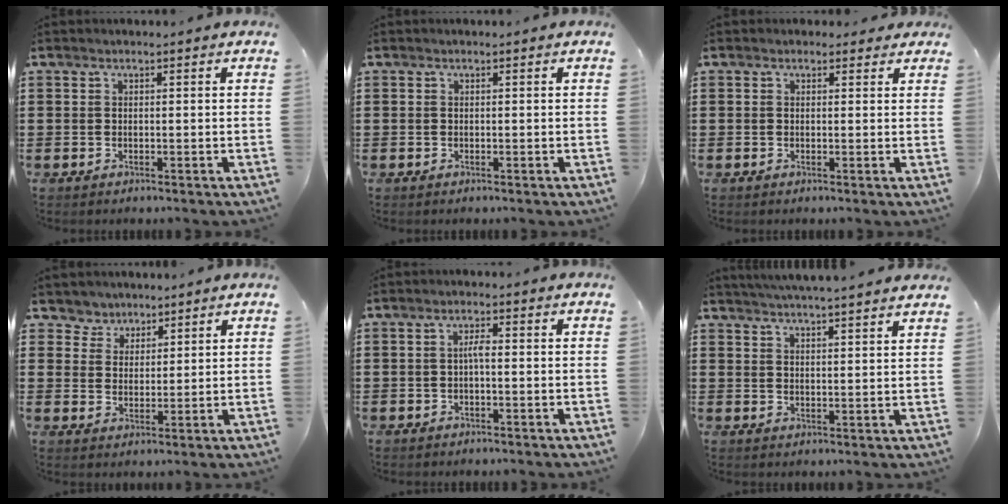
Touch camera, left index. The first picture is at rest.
{"total": 0.0}
{"total": 1.1, "force": [0.6, 0.9, 0.2], "torque": [0.000, 0.004, 0.009]}
{"total": 4.1, "force": [3.2, 2.5, -0.5], "torque": [-0.014, 0.000, 0.058]}
{"total": 2.0, "force": [-0.3, 0.8, 1.9], "torque": [-0.039, 0.005, -0.008]}
{"total": 3.9, "force": [3.8, -0.7, 0.7], "torque": [-0.025, -0.019, 0.066]}